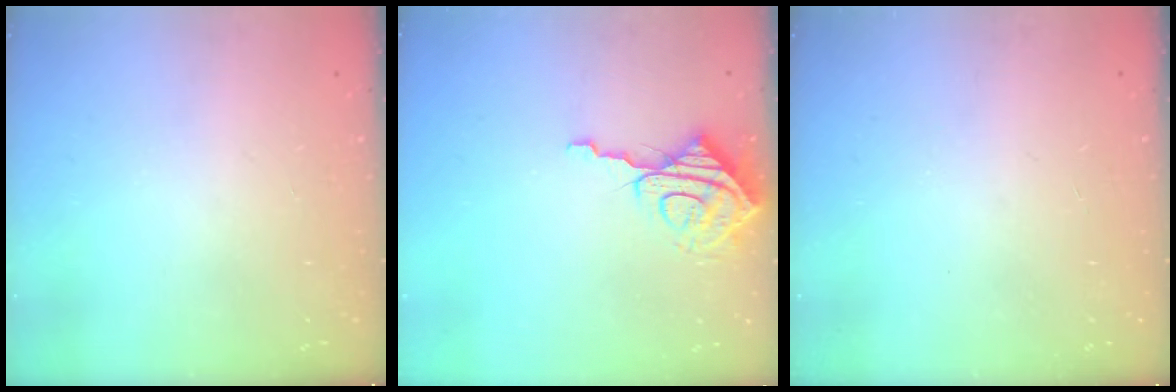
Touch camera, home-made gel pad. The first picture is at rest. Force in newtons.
{"total": 9.8, "press": 9.8, "slide": 0.7}
{"total": 0.0}